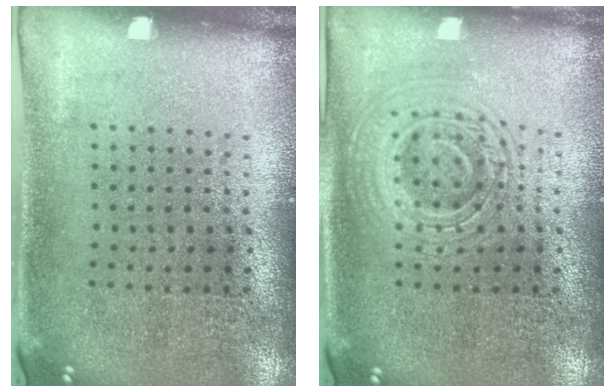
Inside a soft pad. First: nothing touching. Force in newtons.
{"total": 2.8, "press": 2.8, "slide": 0.6}